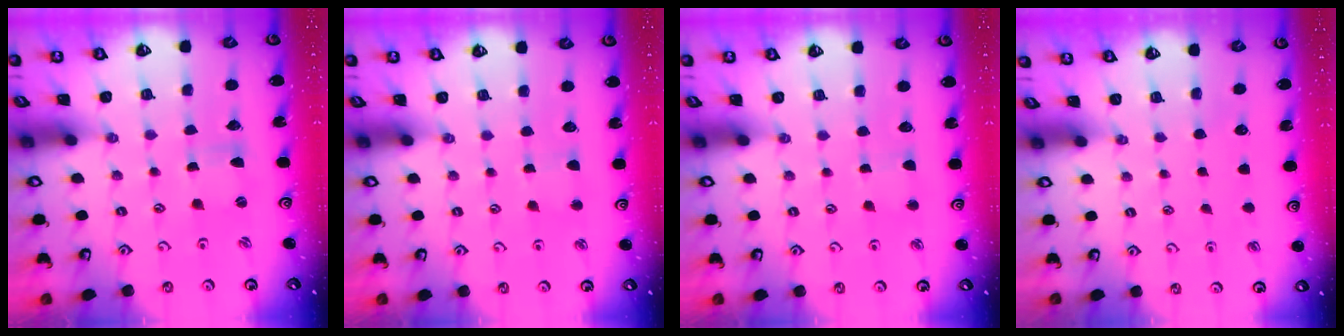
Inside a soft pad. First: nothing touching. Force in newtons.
{"total": 2.5, "press": 2.5, "slide": 0.3}
{"total": 2.5, "press": 2.5, "slide": 0.3}
{"total": 0.0}